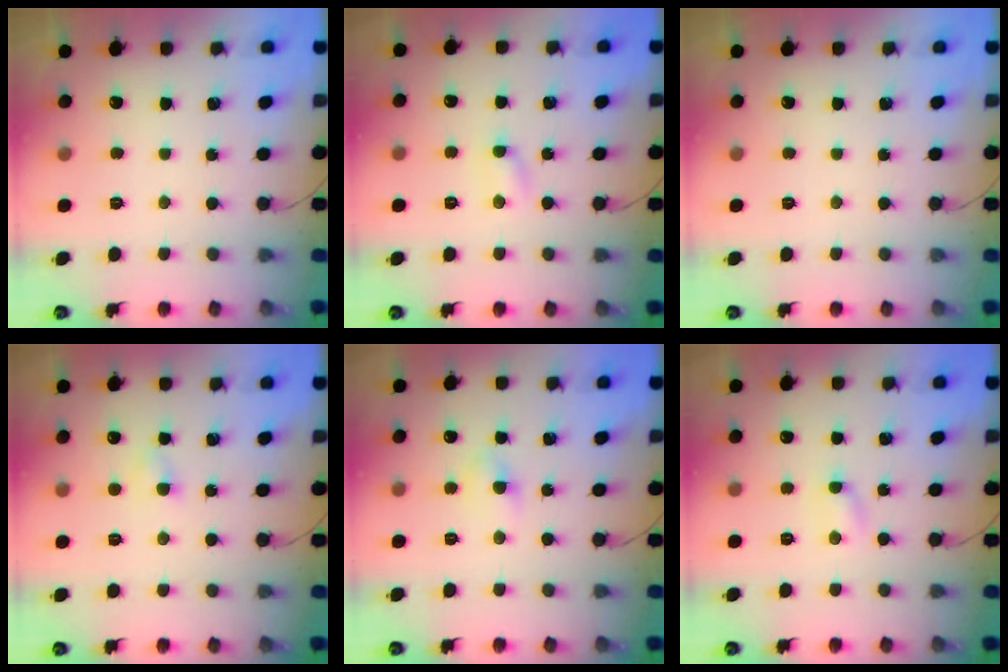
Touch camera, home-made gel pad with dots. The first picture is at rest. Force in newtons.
{"total": 2.7, "press": 2.6, "slide": 0.8}
{"total": 0.0}
{"total": 2.3, "press": 2.1, "slide": 1.0}
{"total": 4.8, "press": 4.6, "slide": 1.5}
{"total": 2.7, "press": 2.6, "slide": 0.8}